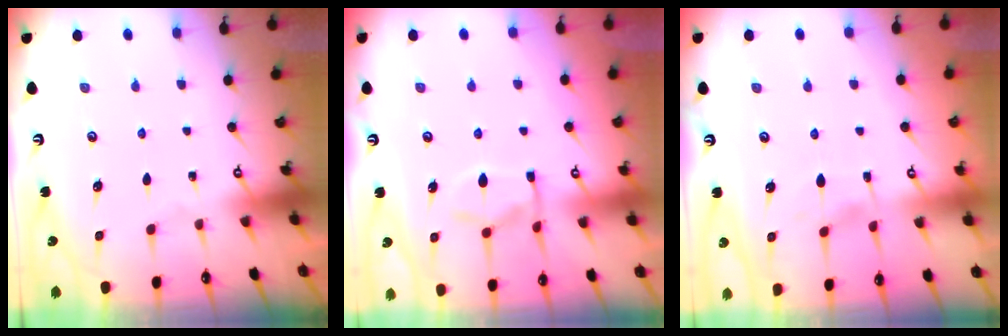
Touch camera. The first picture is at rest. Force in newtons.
{"total": 10.1, "press": 10.0, "slide": 1.3}
{"total": 0.9, "press": 0.6, "slide": 0.7}